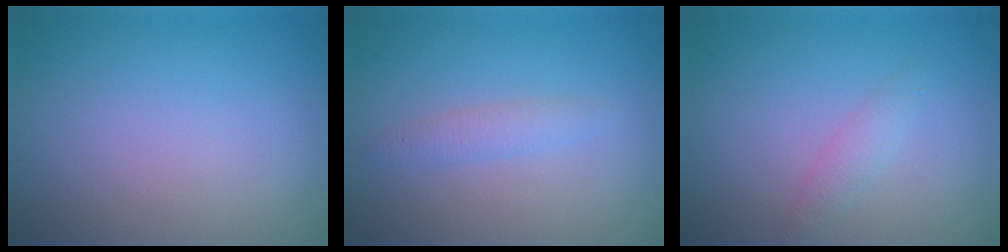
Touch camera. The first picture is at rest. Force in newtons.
{"total": 1.4, "press": 1.4, "slide": 0.0}
{"total": 1.3, "press": 1.3, "slide": 0.1}